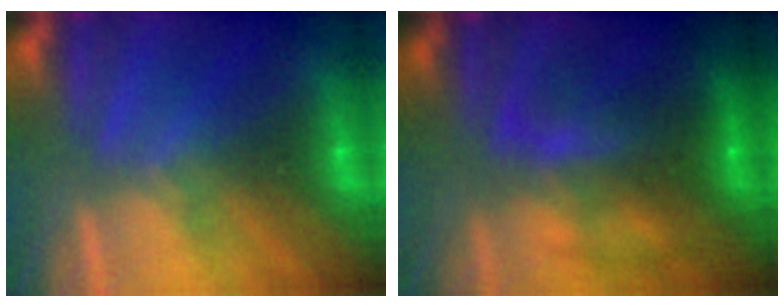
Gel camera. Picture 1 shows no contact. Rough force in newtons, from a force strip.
{"total": 7.3}